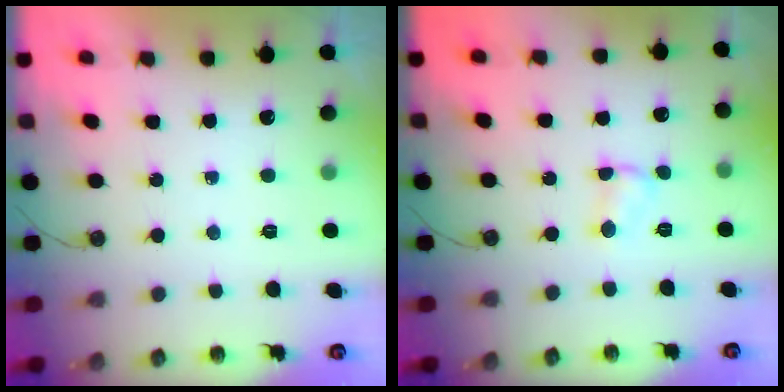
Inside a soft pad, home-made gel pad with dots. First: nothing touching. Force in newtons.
{"total": 3.3, "press": 3.3, "slide": 0.5}